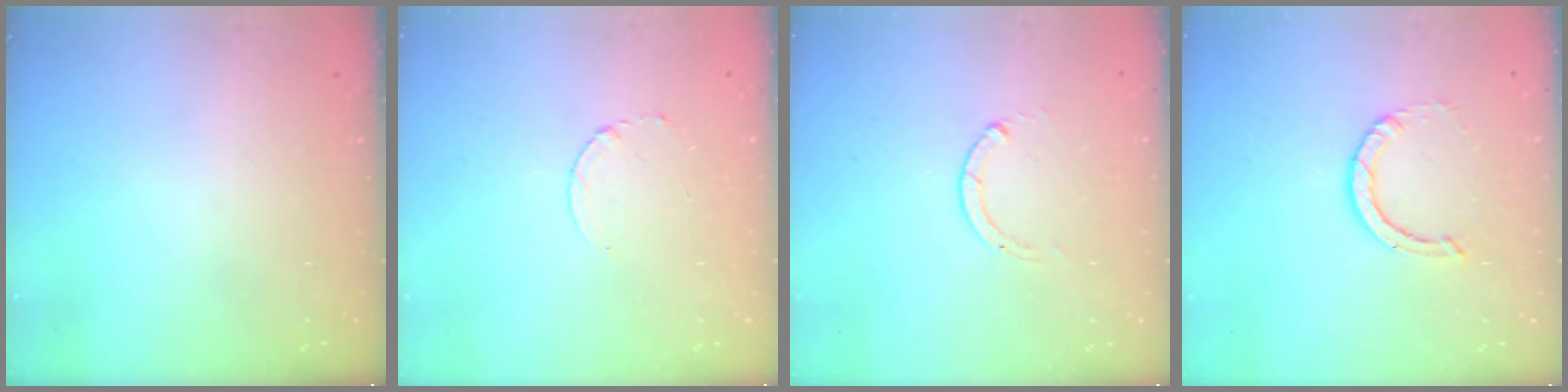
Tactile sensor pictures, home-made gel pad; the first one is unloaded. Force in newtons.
{"total": 2.5, "press": 2.5, "slide": 0.3}
{"total": 0.0}
{"total": 2.9, "press": 2.9, "slide": 0.2}